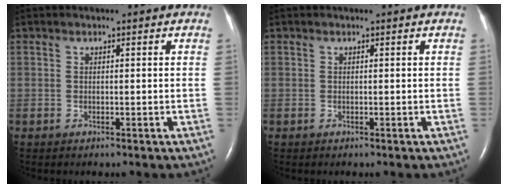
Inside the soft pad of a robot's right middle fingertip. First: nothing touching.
{"total": 0.0}